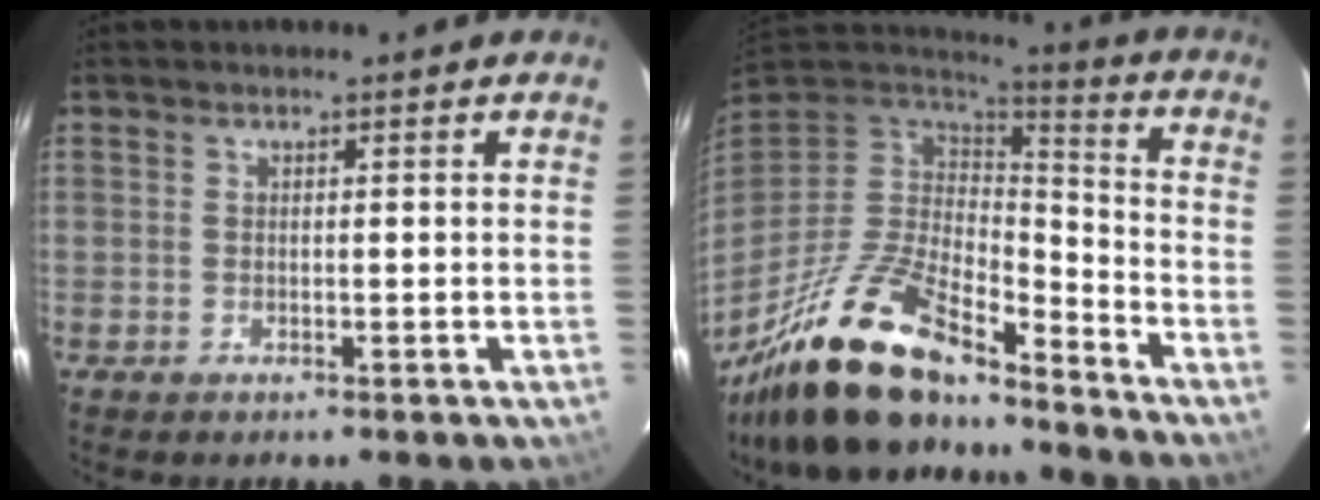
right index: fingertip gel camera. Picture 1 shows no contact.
{"total": 21.0, "force": [-16.0, 6.3, 12.1], "torque": [-0.249, -0.032, -0.287]}